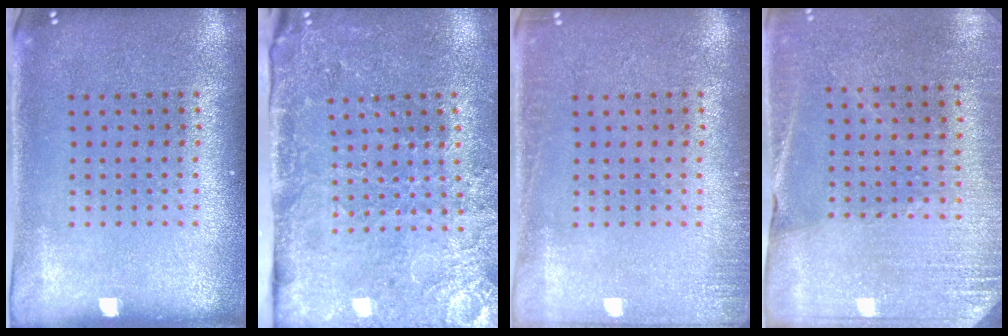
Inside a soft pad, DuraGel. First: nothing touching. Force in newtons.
{"total": 3.2, "press": 3.2, "slide": 0.5}
{"total": 1.3, "press": 1.3, "slide": 0.3}
{"total": 2.6, "press": 2.5, "slide": 0.6}